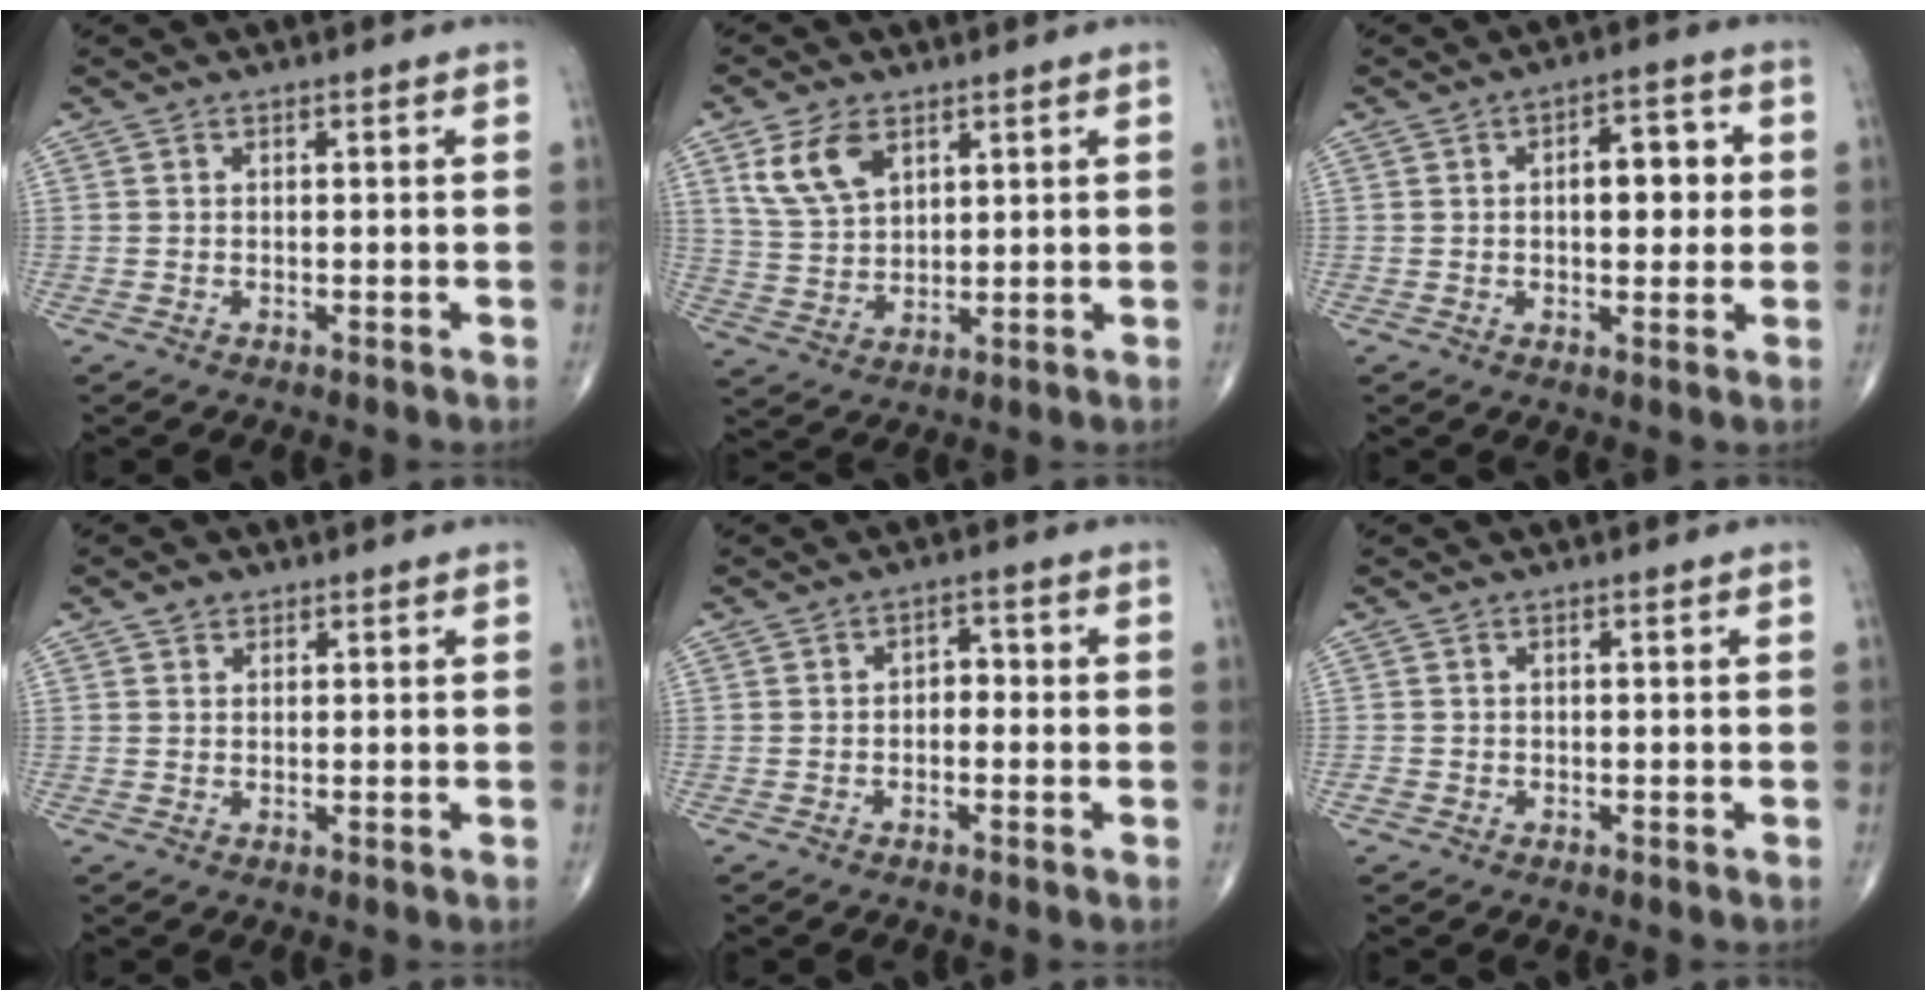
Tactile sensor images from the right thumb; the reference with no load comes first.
{"total": 8.7, "force": [4.3, 5.1, 5.5], "torque": [-0.096, -0.013, 0.092]}
{"total": 8.1, "force": [1.0, 4.2, 6.9], "torque": [-0.069, 0.009, 0.013]}
{"total": 1.9, "force": [1.2, 1.4, 0.6], "torque": [-0.001, -0.005, 0.016]}
{"total": 2.6, "force": [-0.3, 1.8, 1.9], "torque": [-0.010, 0.012, -0.013]}
{"total": 0.7, "force": [-0.3, 0.6, 0.2], "torque": [-0.004, 0.001, -0.007]}